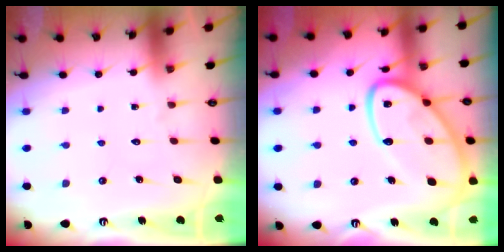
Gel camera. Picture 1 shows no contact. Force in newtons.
{"total": 19.1, "press": 19.1, "slide": 1.7}